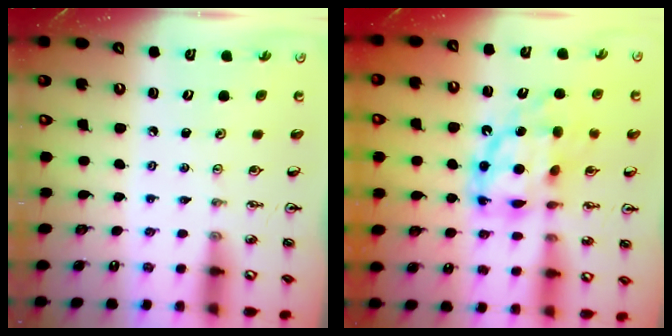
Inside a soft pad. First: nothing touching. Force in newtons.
{"total": 13.8, "press": 13.7, "slide": 1.1}